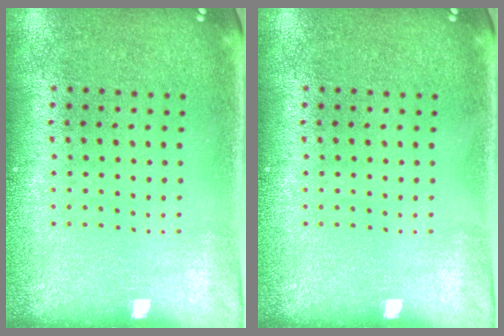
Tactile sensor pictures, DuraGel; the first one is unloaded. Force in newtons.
{"total": 0.0}